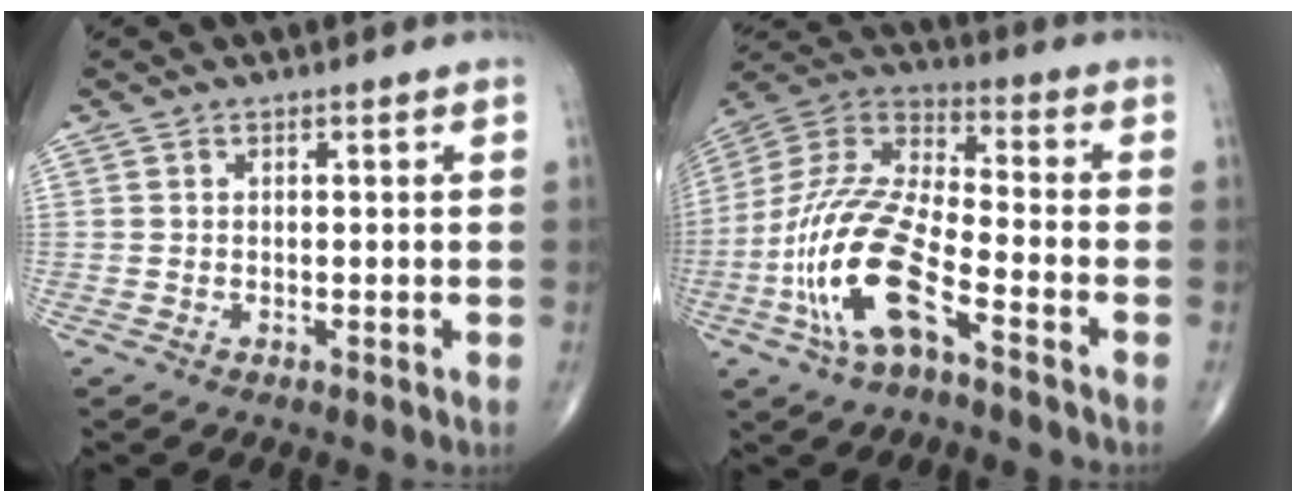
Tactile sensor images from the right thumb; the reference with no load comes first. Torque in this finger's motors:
{"motor_torque": [2.43, 2.36, 2.15, -0.49, 0.68]}